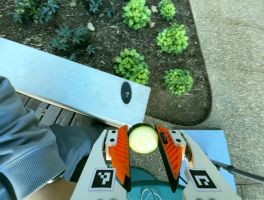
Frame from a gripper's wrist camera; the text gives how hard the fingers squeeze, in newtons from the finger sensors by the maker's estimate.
{"total": 8.5, "left": 8.3, "right": 8.7}